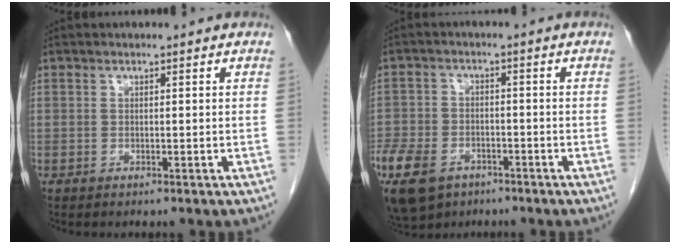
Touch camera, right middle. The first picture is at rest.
{"total": 17.9, "force": [-10.1, 11.6, 9.1], "torque": [-0.279, -0.026, -0.165]}